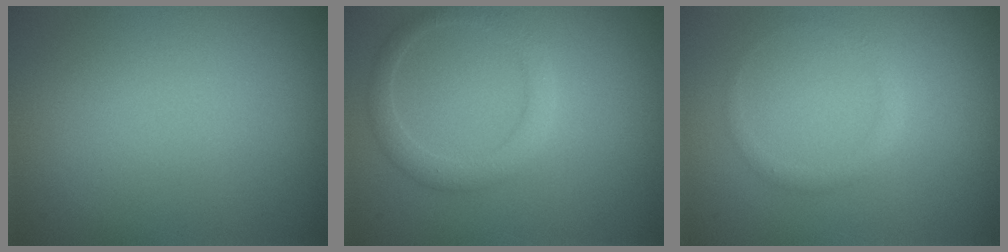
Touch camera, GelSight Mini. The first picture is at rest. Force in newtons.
{"total": 2.2, "press": 2.2, "slide": 0.1}
{"total": 1.0, "press": 1.0, "slide": 0.1}